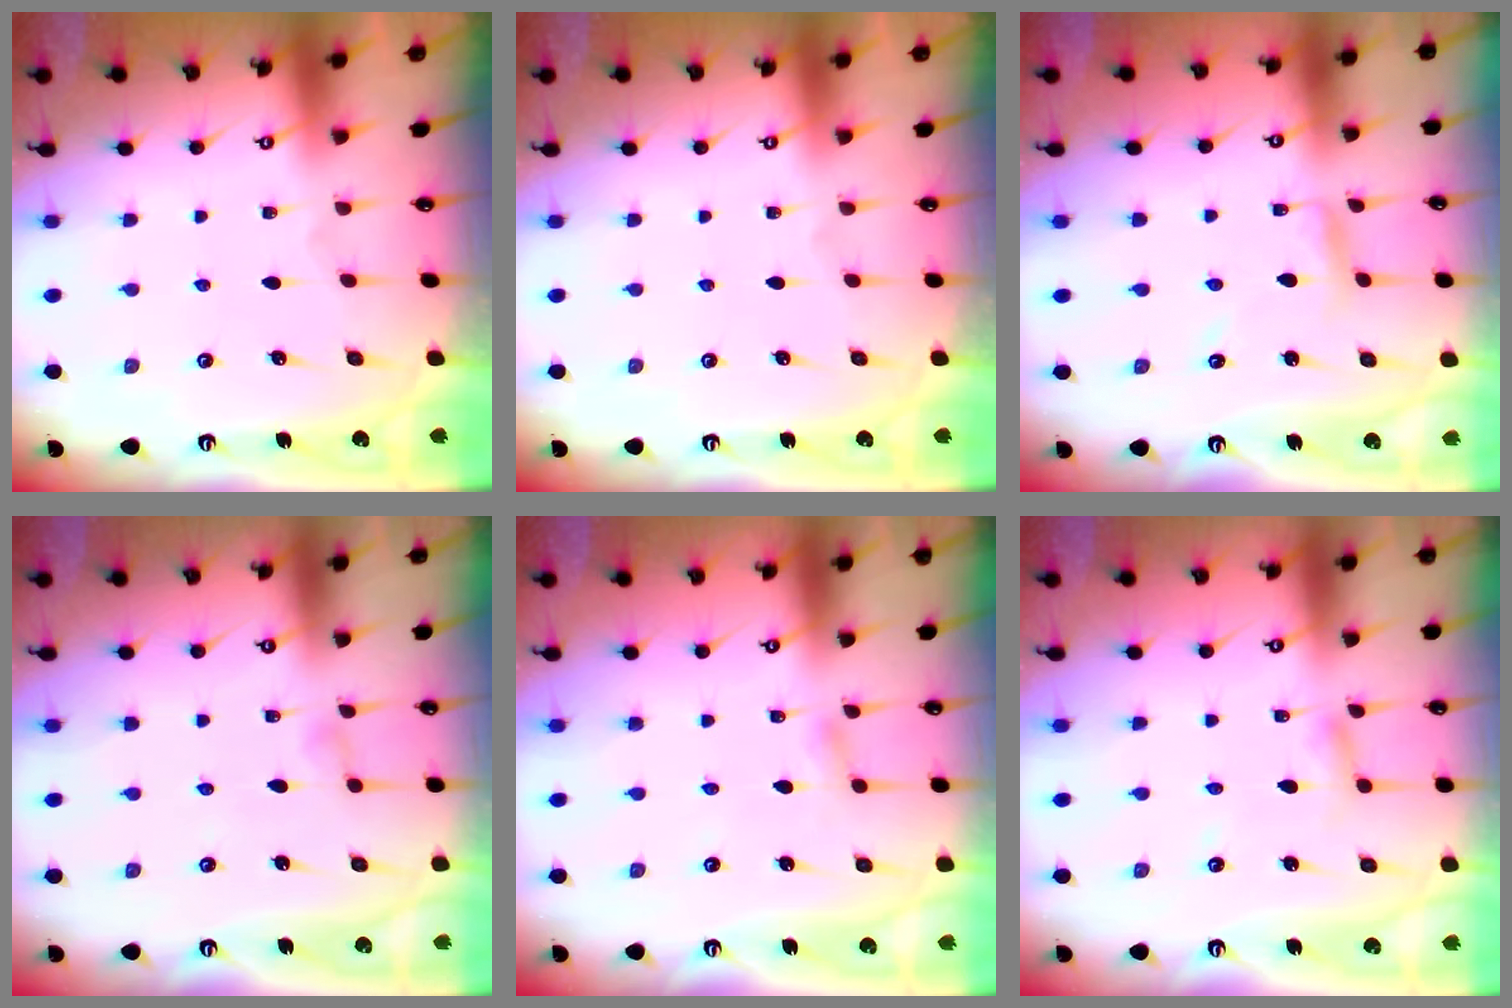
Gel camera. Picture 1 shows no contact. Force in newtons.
{"total": 0.0}
{"total": 4.7, "press": 4.6, "slide": 0.4}
{"total": 3.1, "press": 3.0, "slide": 0.3}
{"total": 2.8, "press": 2.8, "slide": 0.3}
{"total": 4.4, "press": 4.4, "slide": 0.3}